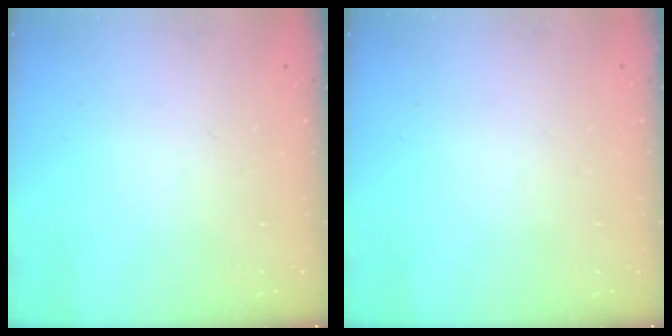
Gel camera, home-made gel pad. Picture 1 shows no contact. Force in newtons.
{"total": 0.0}